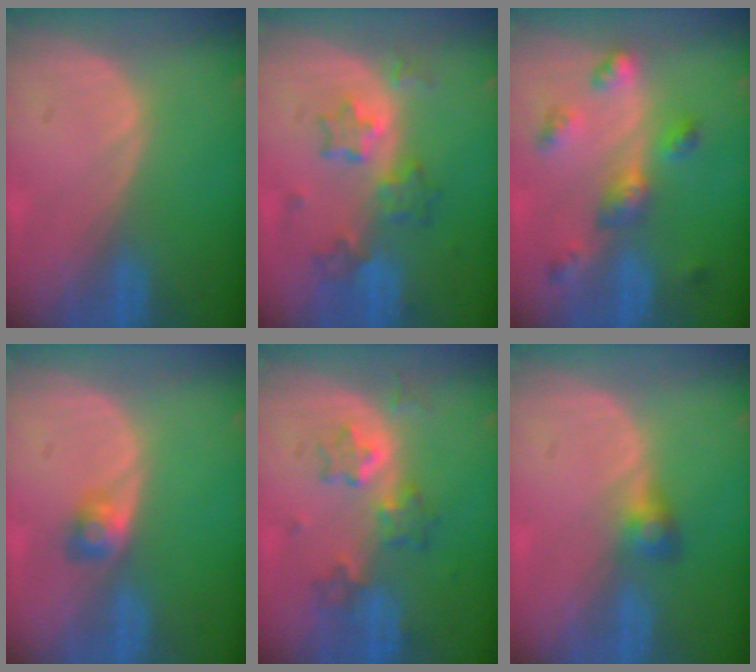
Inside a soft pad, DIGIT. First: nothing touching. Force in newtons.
{"total": 7.0, "press": 6.2, "slide": 3.2}
{"total": 6.1, "press": 5.7, "slide": 2.2}
{"total": 2.5, "press": 2.3, "slide": 0.9}
{"total": 6.0, "press": 5.7, "slide": 1.8}
{"total": 2.5, "press": 2.5, "slide": 0.2}